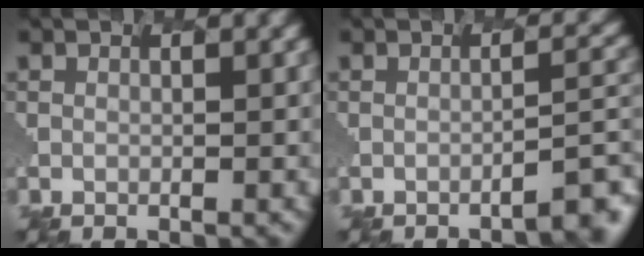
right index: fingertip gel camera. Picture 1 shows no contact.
{"total": 3.0, "force": [-2.0, 0.5, 2.2], "torque": [-0.026, 0.011, -0.034]}